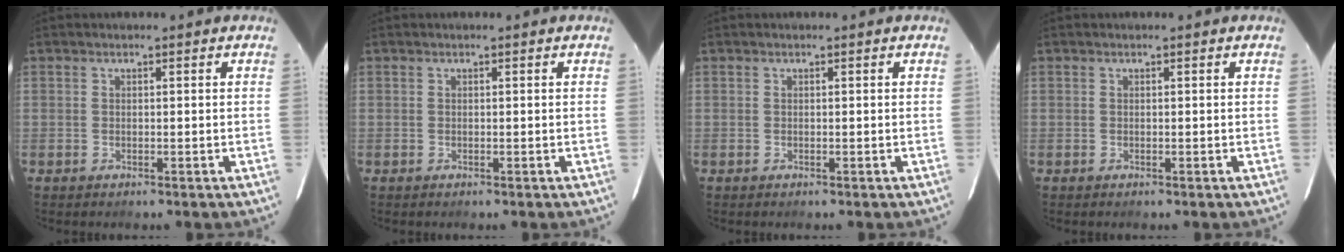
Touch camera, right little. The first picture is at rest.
{"total": 0.0}
{"total": 0.0}
{"total": 0.0}